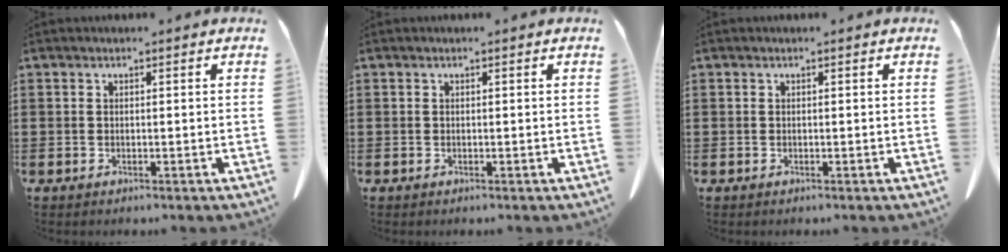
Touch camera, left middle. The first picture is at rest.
{"total": 0.0}
{"total": 0.0}